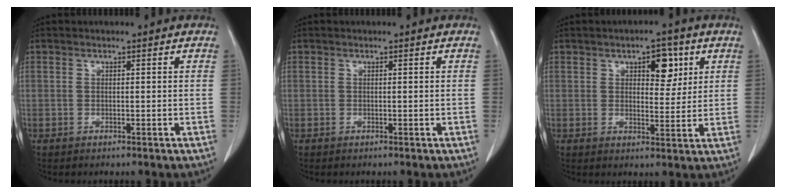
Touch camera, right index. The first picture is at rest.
{"total": 0.0}
{"total": 5.6, "force": [2.5, 2.6, 4.3], "torque": [-0.057, 0.003, 0.037]}